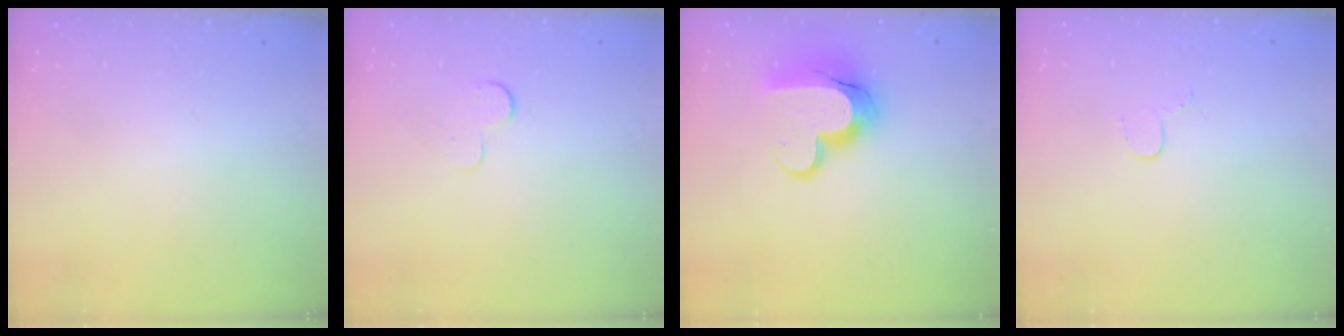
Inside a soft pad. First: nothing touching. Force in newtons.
{"total": 3.9, "press": 3.9, "slide": 0.4}
{"total": 14.0, "press": 13.9, "slide": 0.7}
{"total": 3.5, "press": 3.5, "slide": 0.4}